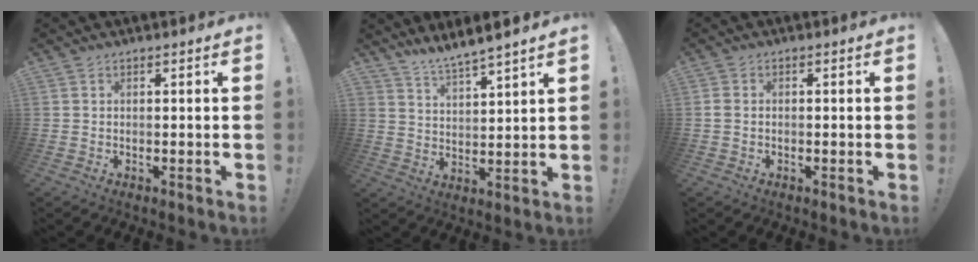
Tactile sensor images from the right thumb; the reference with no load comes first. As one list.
[{"total": 6.4, "force": [6.1, -0.4, 1.8], "torque": [-0.043, -0.048, 0.109]}, {"total": 1.3, "force": [0.0, 0.9, 0.9], "torque": [-0.026, 0.007, 0.001]}]